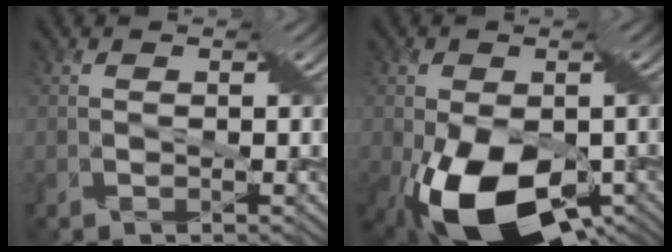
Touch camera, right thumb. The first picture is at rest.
{"total": 16.0, "force": [-5.7, 9.3, 11.7], "torque": [-0.202, -0.045, -0.086]}